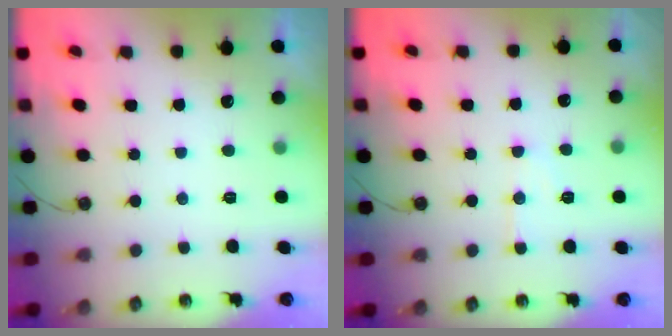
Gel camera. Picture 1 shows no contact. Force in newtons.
{"total": 7.4, "press": 7.4, "slide": 0.6}